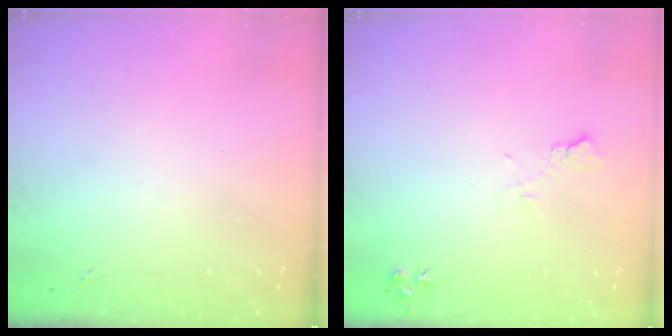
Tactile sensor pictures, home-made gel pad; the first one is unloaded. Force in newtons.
{"total": 7.6, "press": 7.6, "slide": 0.8}